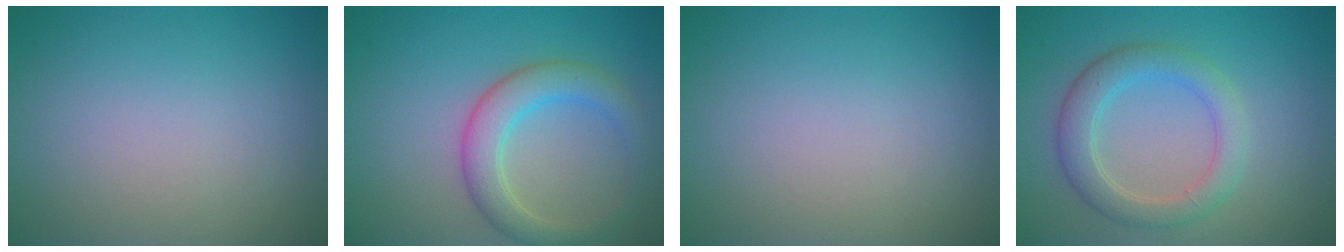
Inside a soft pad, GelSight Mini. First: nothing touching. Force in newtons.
{"total": 4.2, "press": 4.2, "slide": 0.1}
{"total": 0.0}
{"total": 3.8, "press": 3.8, "slide": 0.2}